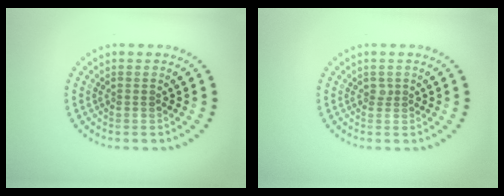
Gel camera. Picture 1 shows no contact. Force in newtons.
{"total": 0.7, "press": 0.6, "slide": 0.4}